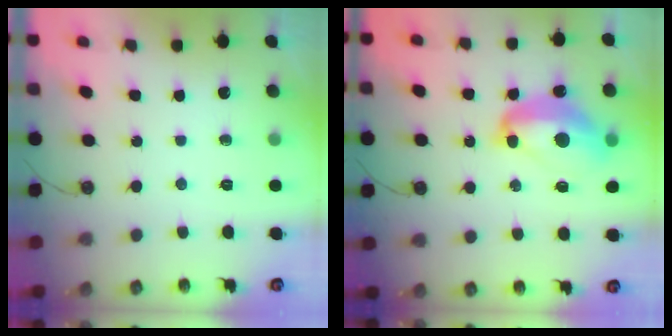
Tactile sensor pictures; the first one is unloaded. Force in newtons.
{"total": 8.8, "press": 8.7, "slide": 1.1}